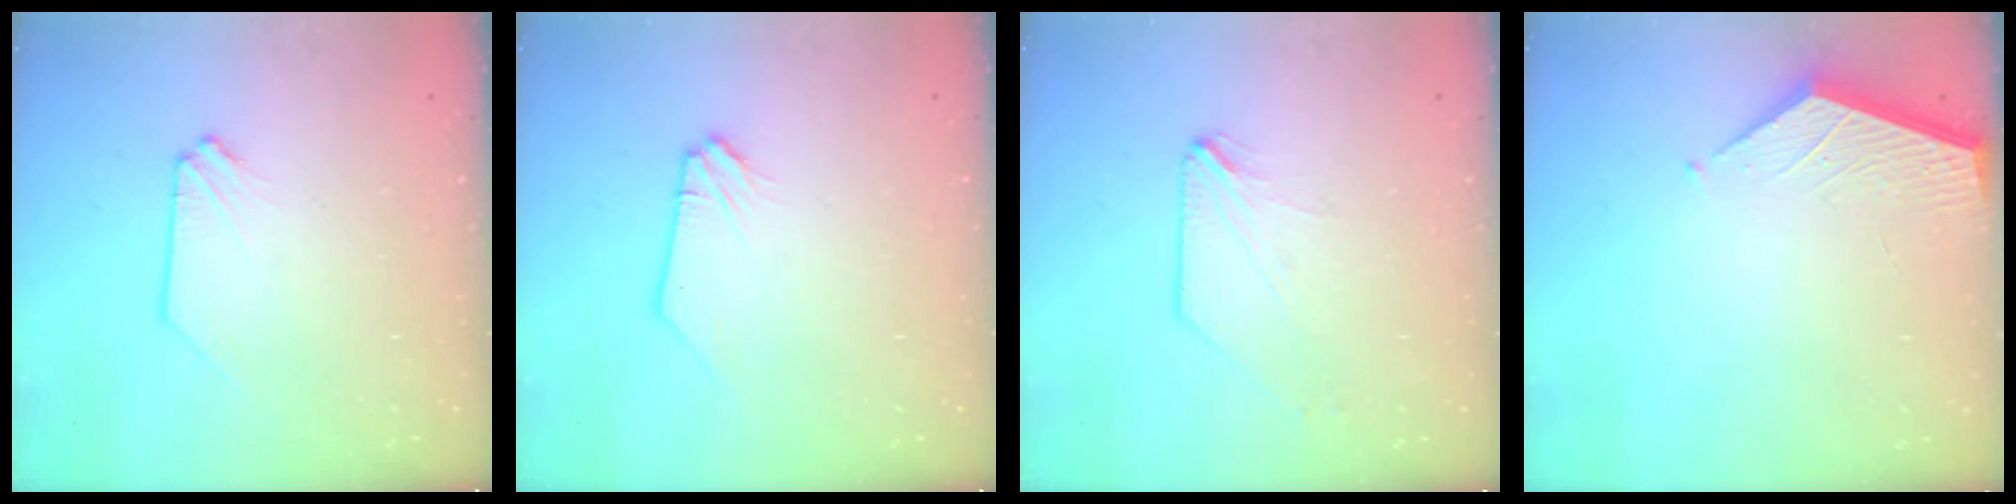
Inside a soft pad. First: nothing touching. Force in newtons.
{"total": 0.0}
{"total": 1.4, "press": 1.4, "slide": 0.2}
{"total": 1.9, "press": 1.9, "slide": 0.2}